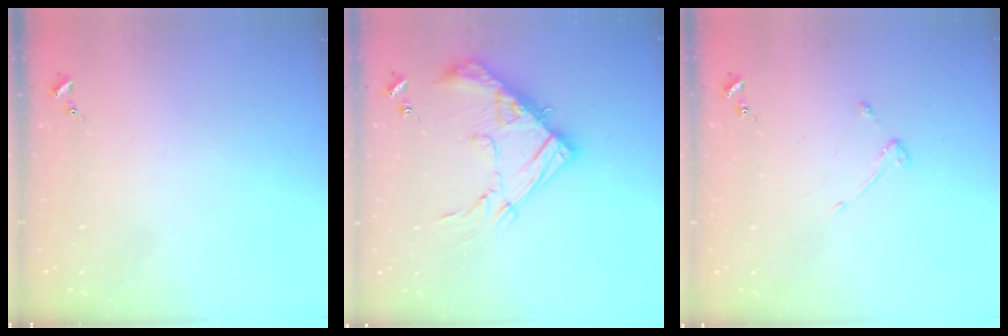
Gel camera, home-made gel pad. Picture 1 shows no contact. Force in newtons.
{"total": 19.5, "press": 19.4, "slide": 1.8}
{"total": 3.0, "press": 3.0, "slide": 0.4}